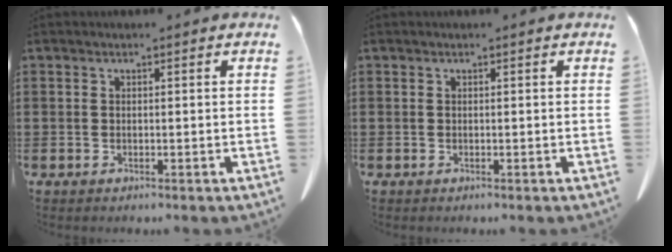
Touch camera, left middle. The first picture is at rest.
{"total": 0.0}